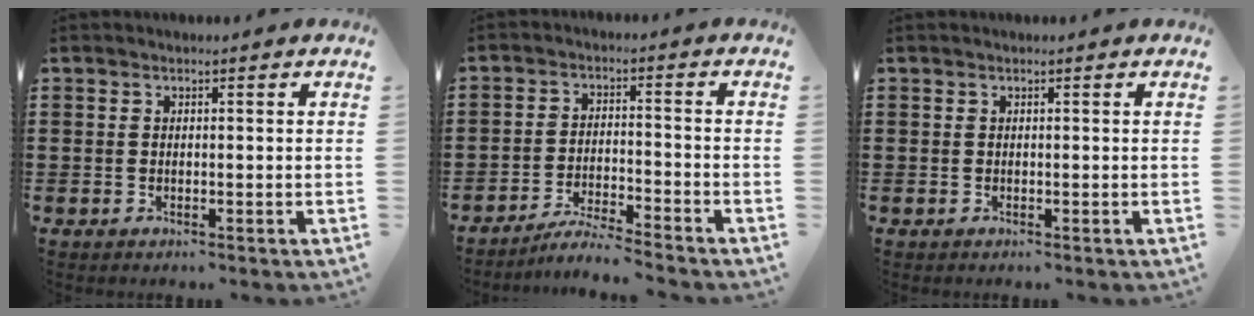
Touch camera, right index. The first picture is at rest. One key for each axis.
{"total": 4.5, "fx": -4.4, "fy": -0.2, "fz": 1.0, "tx": -0.026, "ty": -0.005, "tz": -0.090}
{"total": 0.0}